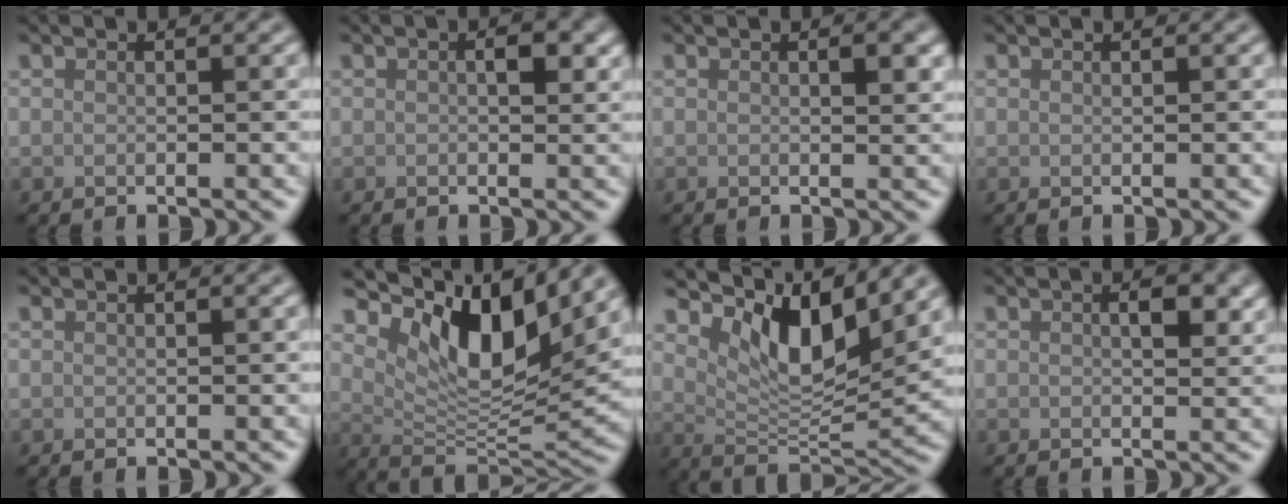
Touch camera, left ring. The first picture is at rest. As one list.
[{"total": 2.0, "force": [0.5, 1.0, 1.7], "torque": [-0.018, 0.000, 0.006]}, {"total": 1.4, "force": [0.4, 0.5, 1.2], "torque": [-0.014, -0.003, 0.007]}, {"total": 0.0}, {"total": 0.0}, {"total": 10.0, "force": [5.5, 4.1, 7.2], "torque": [-0.119, -0.007, 0.102]}, {"total": 8.3, "force": [4.5, 3.4, 6.2], "torque": [-0.105, -0.007, 0.080]}, {"total": 2.3, "force": [0.7, 1.2, 1.9], "torque": [-0.022, -0.002, 0.009]}]